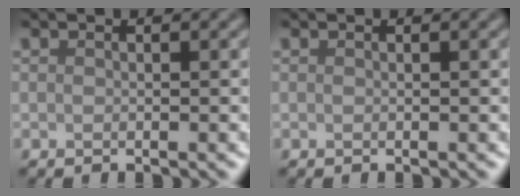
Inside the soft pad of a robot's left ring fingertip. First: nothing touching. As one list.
[{"total": 0.0}]